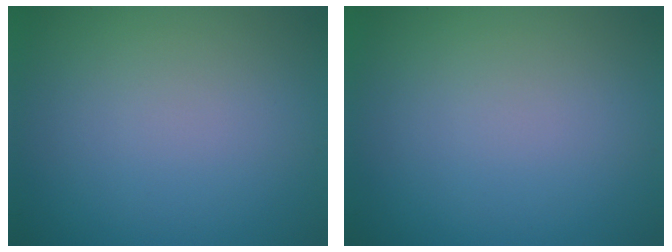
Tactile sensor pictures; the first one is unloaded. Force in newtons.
{"total": 0.0}